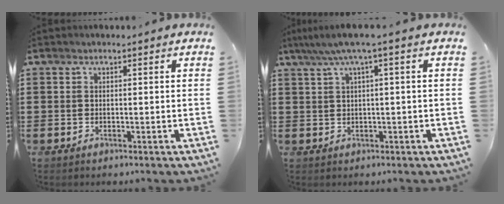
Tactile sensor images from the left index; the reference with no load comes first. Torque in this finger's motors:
{"motor_torque": [1.01, -0.90, 0.49, 0.14]}